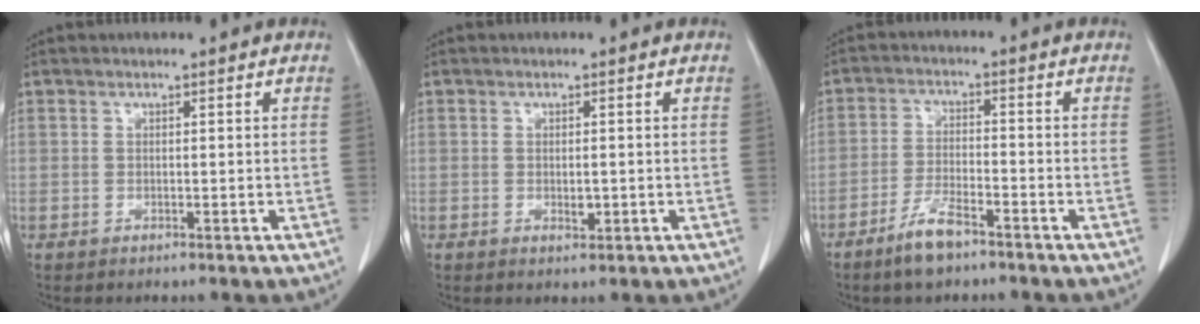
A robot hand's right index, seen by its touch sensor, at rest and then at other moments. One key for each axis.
{"total": 1.6, "fx": -0.2, "fy": 0.7, "fz": 1.4, "tx": -0.024, "ty": -0.003, "tz": -0.001}
{"total": 5.8, "fx": -4.2, "fy": 1.3, "fz": 3.7, "tx": -0.081, "ty": -0.005, "tz": -0.077}